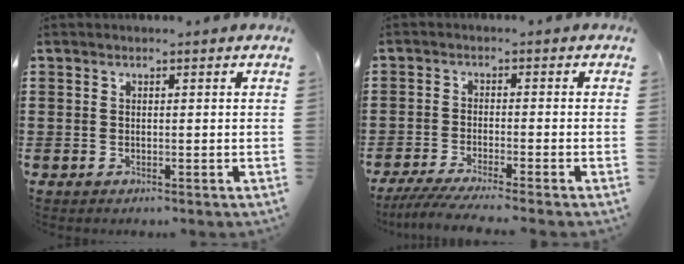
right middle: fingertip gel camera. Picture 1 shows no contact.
{"total": 3.5, "force": [-3.2, -0.2, 1.4], "torque": [-0.039, -0.016, -0.066]}